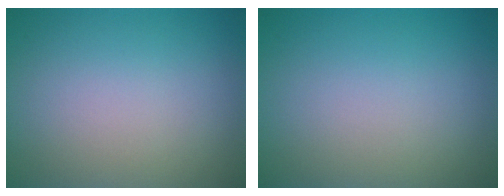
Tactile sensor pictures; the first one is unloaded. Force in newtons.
{"total": 0.0}